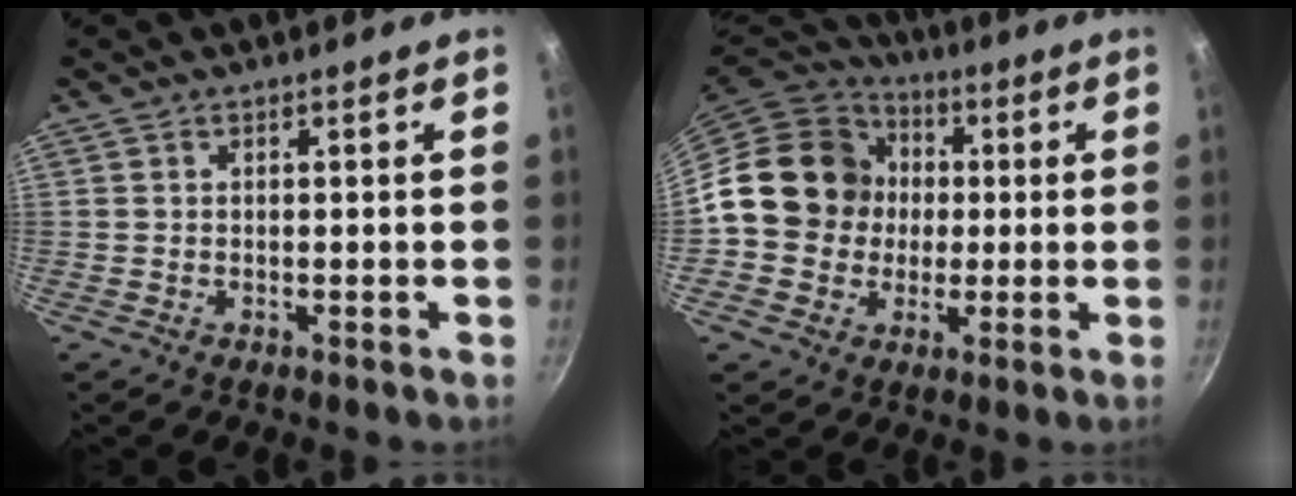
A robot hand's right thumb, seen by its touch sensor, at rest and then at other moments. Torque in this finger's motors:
{"motor_torque": [1.20, 2.80, 0.78, -0.86, 0.15]}